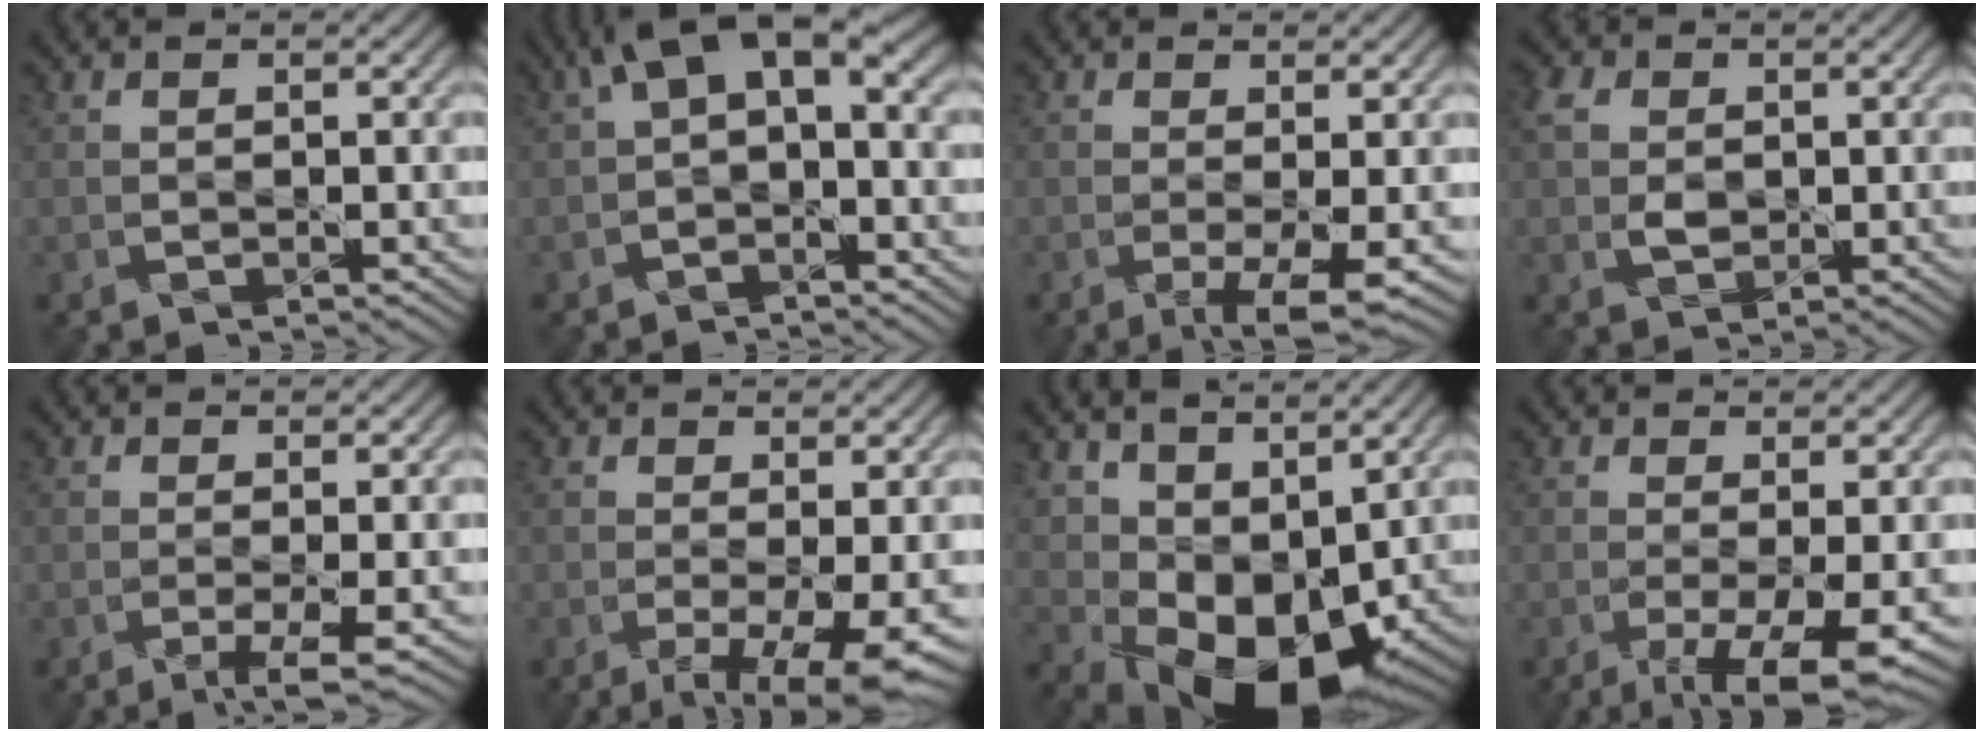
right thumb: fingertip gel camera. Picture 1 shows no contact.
{"total": 6.8, "force": [1.1, 3.6, 5.7], "torque": [-0.099, 0.012, 0.010]}
{"total": 5.0, "force": [-1.5, 1.3, 4.6], "torque": [-0.088, -0.003, -0.023]}
{"total": 3.7, "force": [0.6, 2.9, 2.3], "torque": [-0.061, 0.005, 0.008]}
{"total": 3.2, "force": [-1.2, 0.4, 2.9], "torque": [-0.056, 0.003, -0.021]}
{"total": 8.1, "force": [-2.9, 2.8, 7.1], "torque": [-0.130, -0.017, -0.037]}
{"total": 10.7, "force": [3.1, 7.0, 7.6], "torque": [-0.148, -0.021, 0.071]}
{"total": 7.7, "force": [-2.7, 2.3, 6.8], "torque": [-0.130, -0.012, -0.036]}